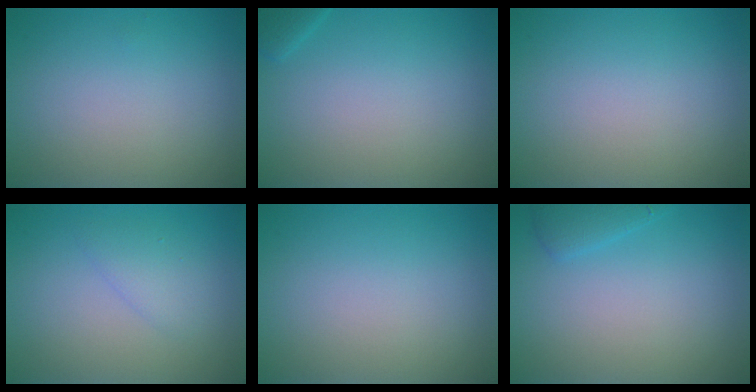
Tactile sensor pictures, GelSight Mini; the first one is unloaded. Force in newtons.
{"total": 1.1, "press": 1.1, "slide": 0.1}
{"total": 0.0}
{"total": 1.7, "press": 1.7, "slide": 0.2}
{"total": 0.0}
{"total": 1.4, "press": 1.4, "slide": 0.1}